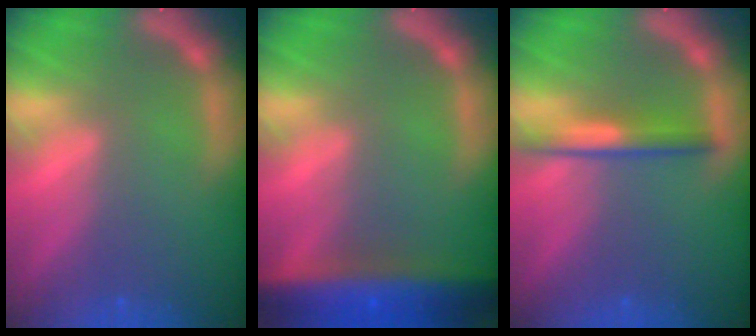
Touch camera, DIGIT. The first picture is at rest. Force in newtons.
{"total": 9.6}
{"total": 3.0}